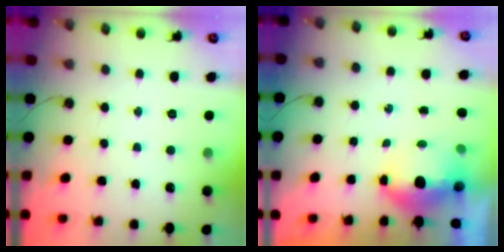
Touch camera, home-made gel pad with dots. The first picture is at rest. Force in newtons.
{"total": 11.4, "press": 6.5, "slide": 9.4}